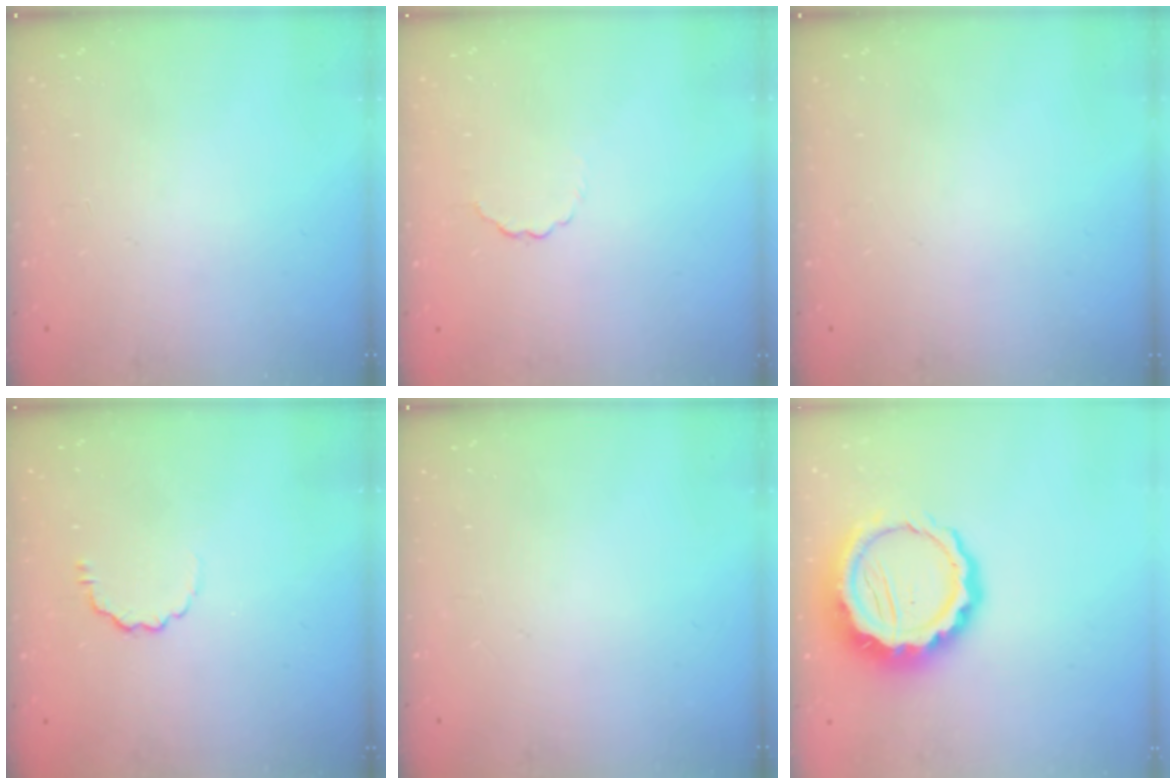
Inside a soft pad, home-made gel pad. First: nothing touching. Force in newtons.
{"total": 2.6, "press": 2.4, "slide": 0.9}
{"total": 0.0}
{"total": 4.2, "press": 3.9, "slide": 1.6}
{"total": 0.0}
{"total": 13.6, "press": 13.3, "slide": 2.9}